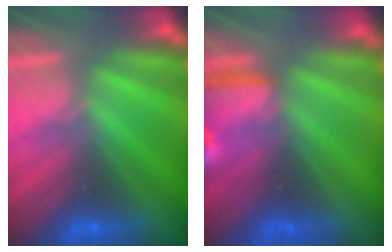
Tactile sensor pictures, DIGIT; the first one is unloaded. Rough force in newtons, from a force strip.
{"total": 8.3}